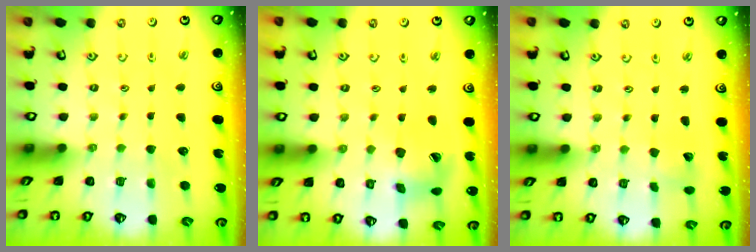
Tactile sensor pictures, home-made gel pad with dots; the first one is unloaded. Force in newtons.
{"total": 10.3, "press": 10.3, "slide": 1.4}
{"total": 3.1, "press": 3.1, "slide": 0.3}